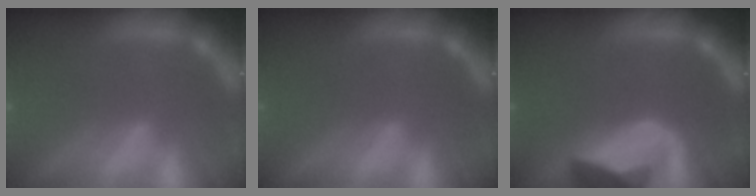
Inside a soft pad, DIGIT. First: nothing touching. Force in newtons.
{"total": 0.0}
{"total": 9.4}